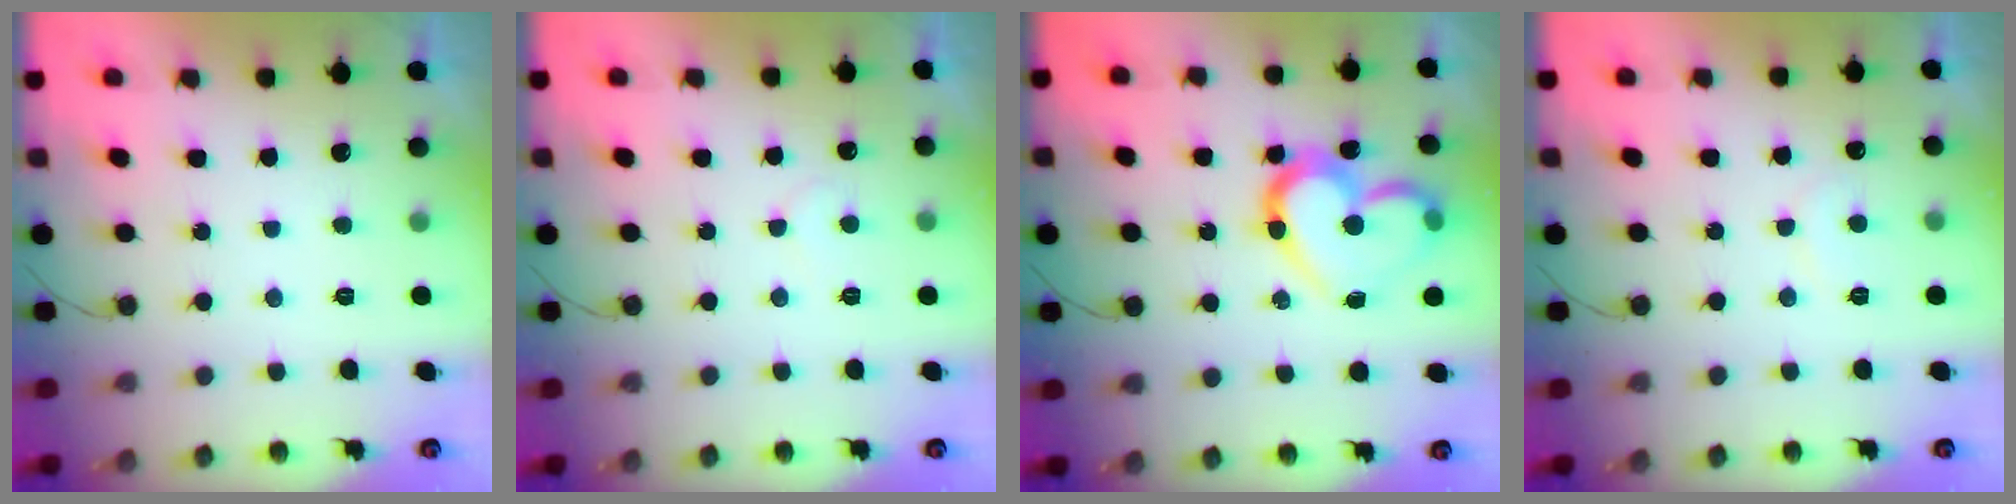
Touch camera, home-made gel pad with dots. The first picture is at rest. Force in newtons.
{"total": 3.6, "press": 3.6, "slide": 0.3}
{"total": 16.1, "press": 16.1, "slide": 1.4}
{"total": 6.2, "press": 6.1, "slide": 0.4}